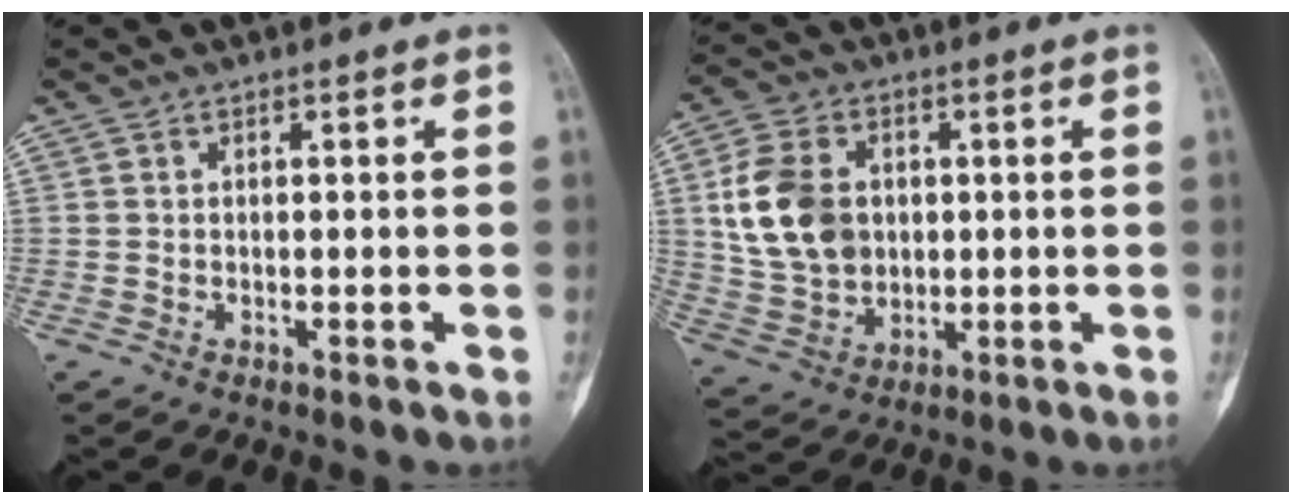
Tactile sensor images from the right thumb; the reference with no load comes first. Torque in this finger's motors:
{"motor_torque": [-0.32, 0.92, 1.14, 0.02, 0.20]}